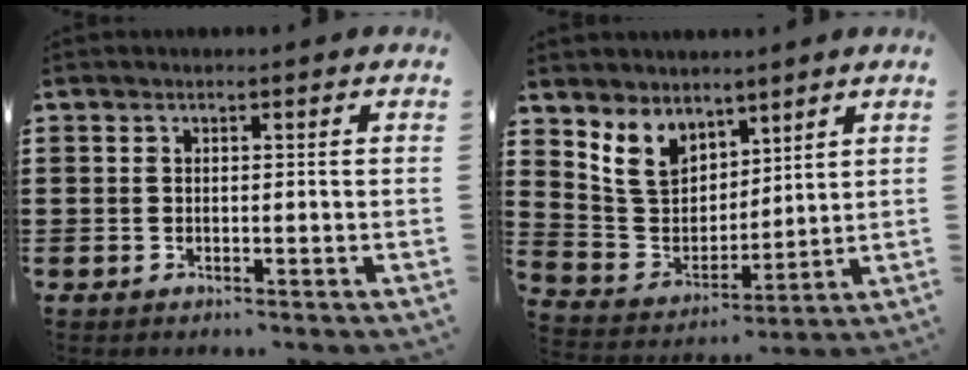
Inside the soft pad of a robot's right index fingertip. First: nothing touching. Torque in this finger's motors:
{"motor_torque": [1.26, 0.88, 0.52, 0.09]}